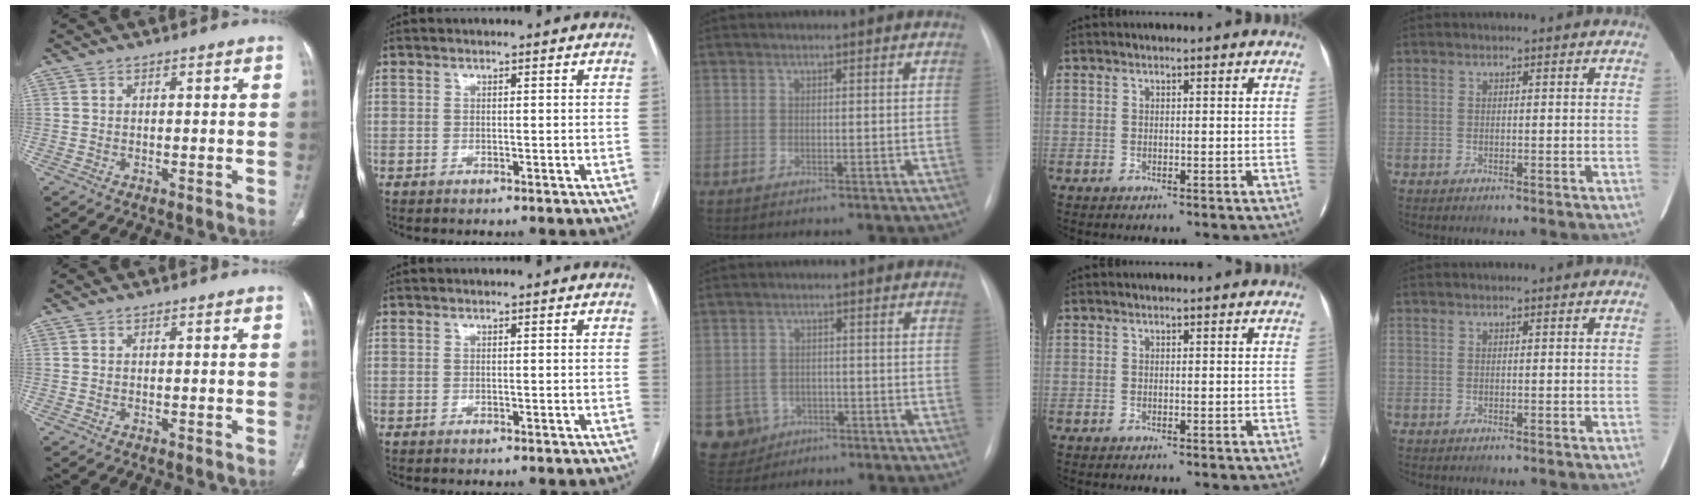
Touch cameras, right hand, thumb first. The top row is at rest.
{"middle": {"total": 5.4, "force": [-2.3, 4.9, 0.4], "torque": [-0.010, 0.007, -0.030]}}